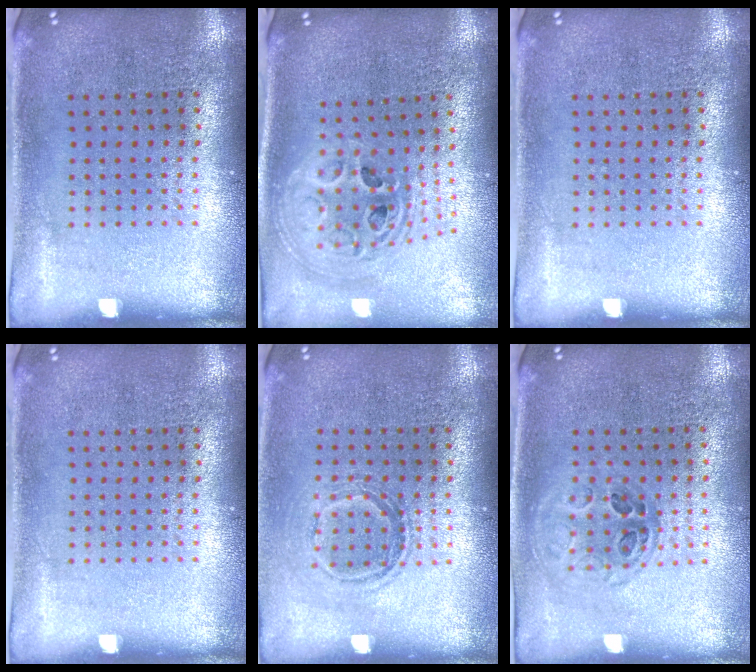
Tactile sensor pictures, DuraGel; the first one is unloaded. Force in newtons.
{"total": 2.4, "press": 1.8, "slide": 1.6}
{"total": 0.0}
{"total": 0.0}
{"total": 1.2, "press": 1.0, "slide": 0.6}
{"total": 0.9, "press": 0.9, "slide": 0.3}